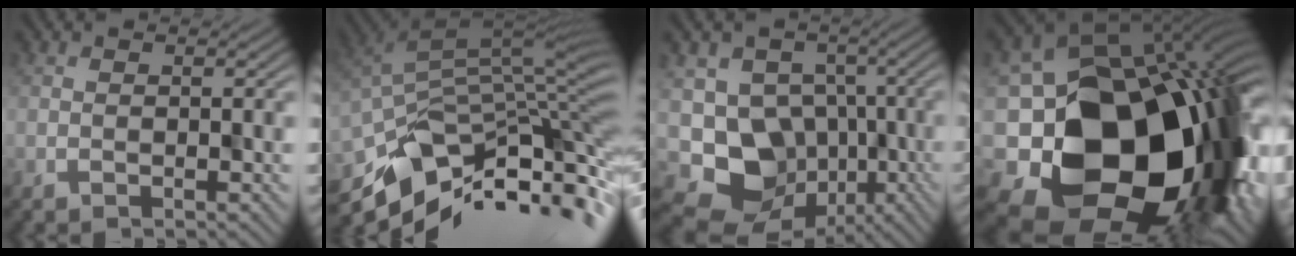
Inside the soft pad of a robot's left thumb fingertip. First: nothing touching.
{"total": 11.3, "force": [-5.1, 5.1, 8.7], "torque": [-0.164, -0.020, -0.084]}
{"total": 9.1, "force": [-2.8, 8.1, 3.0], "torque": [-0.058, -0.025, -0.050]}
{"total": 18.8, "force": [-4.0, 15.0, 10.5], "torque": [-0.220, -0.063, -0.051]}